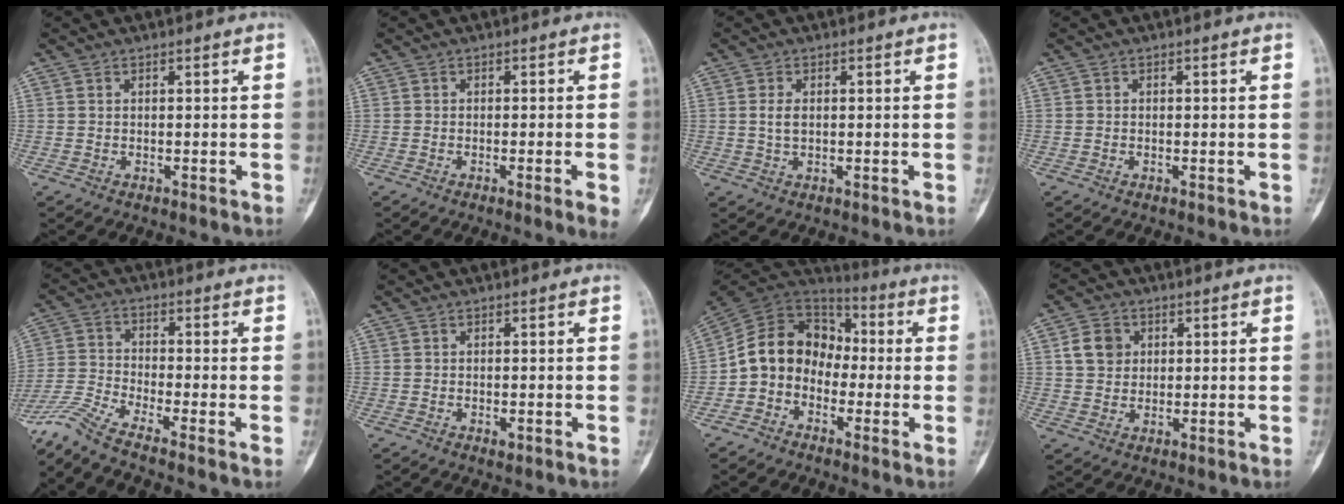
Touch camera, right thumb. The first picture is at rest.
{"total": 3.2, "force": [-1.1, 0.0, 3.0], "torque": [-0.050, -0.005, -0.016]}
{"total": 2.4, "force": [0.2, 1.5, 1.9], "torque": [-0.038, 0.002, 0.004]}
{"total": 0.0}
{"total": 9.4, "force": [-7.7, -1.4, 5.2], "torque": [-0.141, 0.007, -0.161]}
{"total": 1.0, "force": [-0.4, 0.2, 0.9], "torque": [-0.014, 0.004, -0.005]}
{"total": 13.9, "force": [-2.1, 11.3, 7.8], "torque": [-0.109, 0.060, -0.051]}
{"total": 5.5, "force": [1.5, 4.7, 2.4], "torque": [-0.024, 0.000, 0.025]}